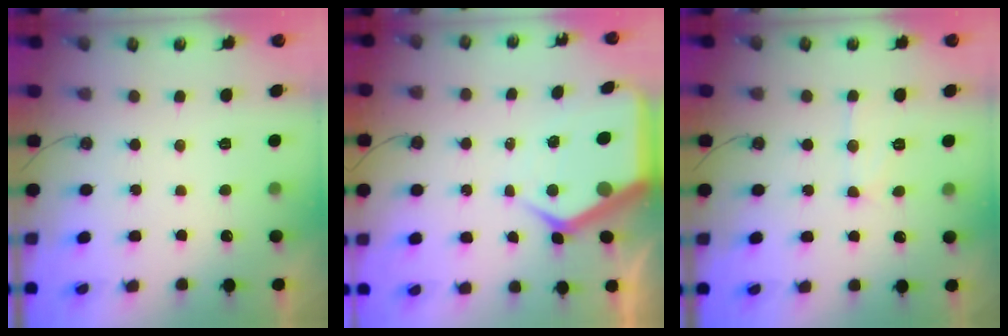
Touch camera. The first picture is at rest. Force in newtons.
{"total": 8.8, "press": 8.8, "slide": 0.8}
{"total": 9.1, "press": 9.1, "slide": 0.5}